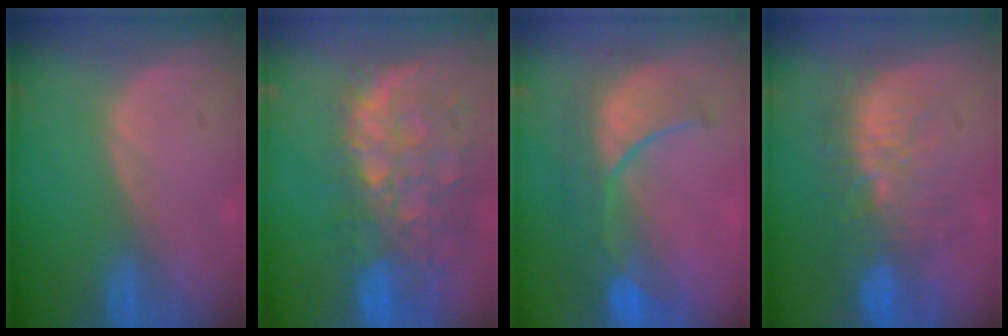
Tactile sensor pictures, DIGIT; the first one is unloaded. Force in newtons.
{"total": 12.6, "press": 10.4, "slide": 7.1}
{"total": 10.3, "press": 9.1, "slide": 4.8}
{"total": 9.3, "press": 9.0, "slide": 2.4}